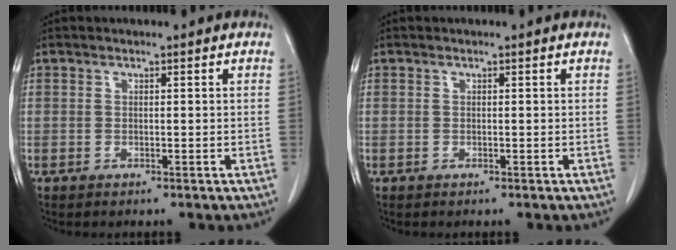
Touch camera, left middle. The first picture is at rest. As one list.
[{"total": 0.0}]